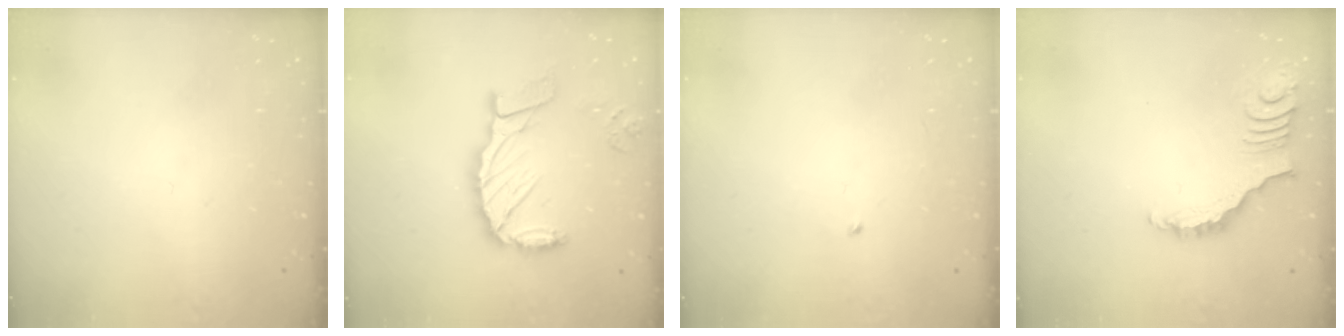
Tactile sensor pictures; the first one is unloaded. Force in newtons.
{"total": 14.4, "press": 14.2, "slide": 2.3}
{"total": 2.7, "press": 2.7, "slide": 0.2}
{"total": 3.8, "press": 3.8, "slide": 0.7}